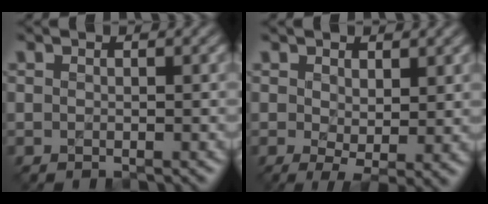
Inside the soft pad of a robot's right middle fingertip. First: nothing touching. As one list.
[{"total": 2.5, "force": [0.4, 1.0, 2.2], "torque": [-0.040, -0.009, 0.011]}]